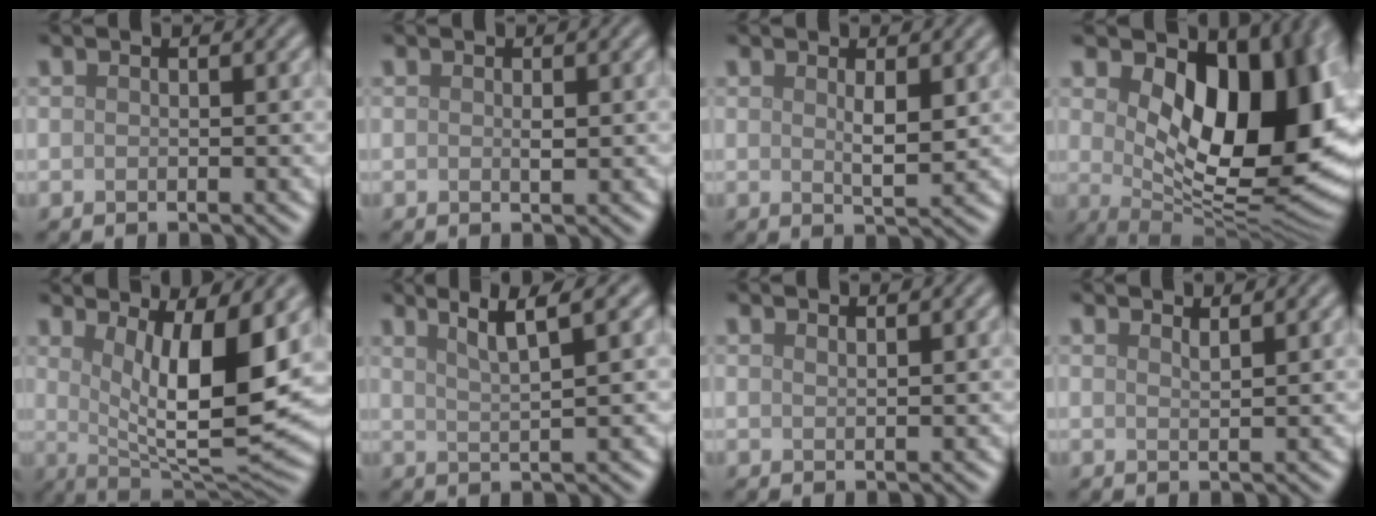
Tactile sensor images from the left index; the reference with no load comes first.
{"total": 0.7, "force": [0.1, 0.2, 0.6], "torque": [-0.013, -0.002, 0.001]}
{"total": 2.1, "force": [0.8, 0.4, 1.9], "torque": [-0.034, -0.005, 0.015]}
{"total": 14.1, "force": [3.1, 7.4, 11.6], "torque": [-0.130, -0.006, 0.055]}
{"total": 10.4, "force": [2.4, 2.9, 9.7], "torque": [-0.145, -0.015, 0.045]}
{"total": 3.9, "force": [2.4, 0.5, 3.0], "torque": [-0.039, 0.009, 0.043]}
{"total": 0.8, "force": [0.7, 0.1, 0.3], "torque": [0.000, 0.001, 0.012]}
{"total": 1.2, "force": [1.0, 0.2, 0.5], "torque": [-0.002, 0.002, 0.016]}